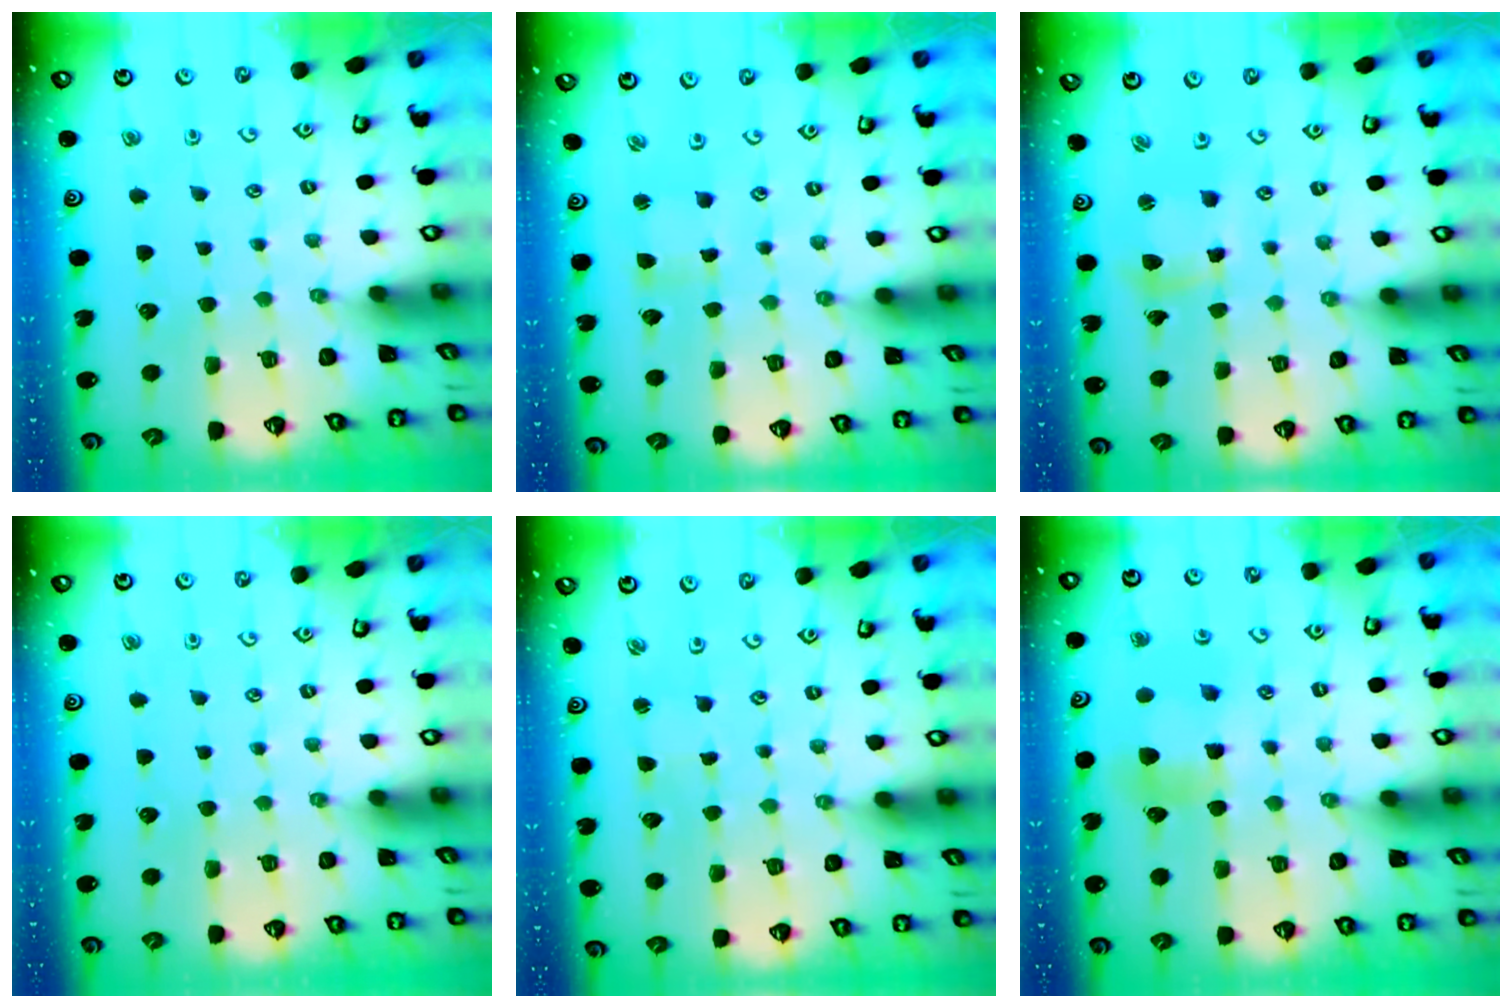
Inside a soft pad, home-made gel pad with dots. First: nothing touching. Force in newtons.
{"total": 1.7, "press": 1.7, "slide": 0.2}
{"total": 5.4, "press": 5.3, "slide": 0.8}
{"total": 0.0}
{"total": 1.5, "press": 1.5, "slide": 0.2}
{"total": 6.5, "press": 6.5, "slide": 0.5}